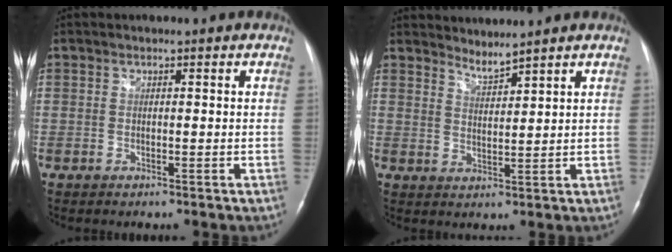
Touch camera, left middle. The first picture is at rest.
{"total": 2.6, "force": [2.5, -0.6, 0.2], "torque": [-0.006, -0.007, 0.052]}